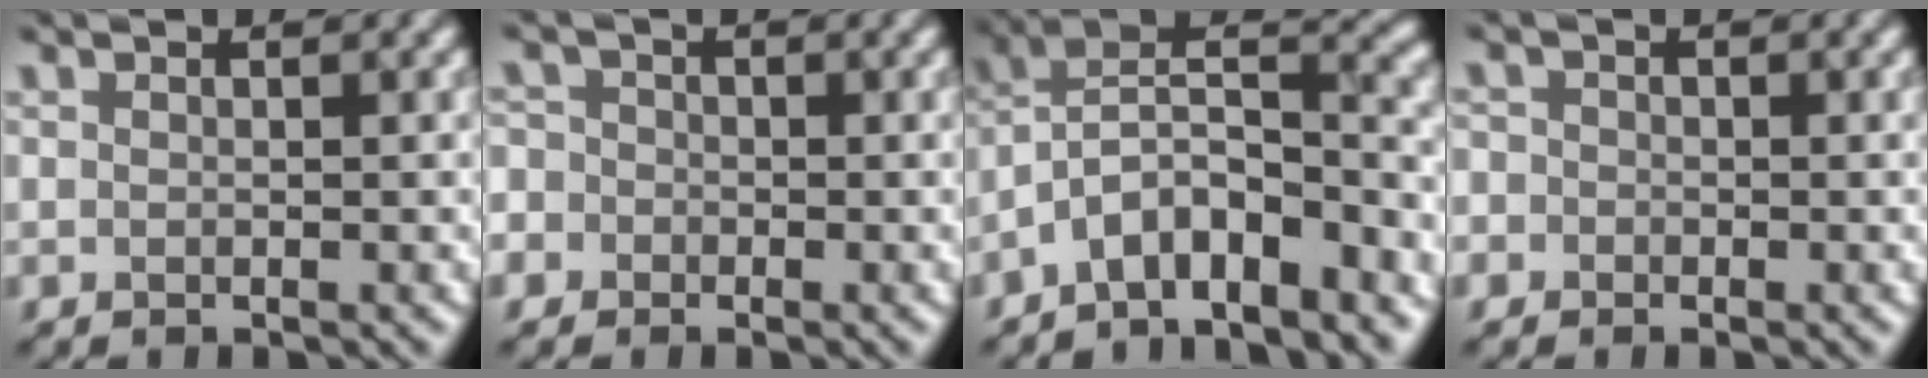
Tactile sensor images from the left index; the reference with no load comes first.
{"total": 4.1, "force": [-1.2, 3.7, 1.0], "torque": [-0.008, 0.017, -0.057]}
{"total": 8.5, "force": [-5.1, 3.2, 6.0], "torque": [-0.092, 0.015, -0.101]}
{"total": 2.0, "force": [-0.2, 1.9, 0.5], "torque": [0.008, 0.009, -0.027]}